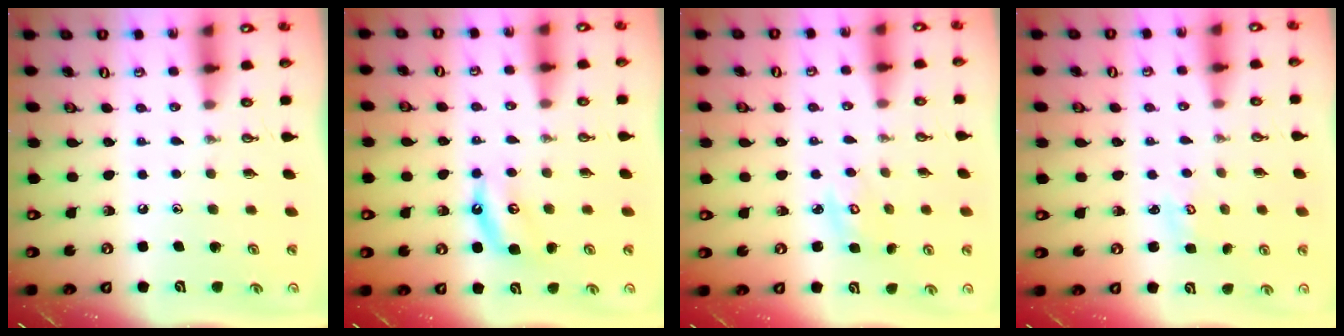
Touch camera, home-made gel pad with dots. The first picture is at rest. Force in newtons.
{"total": 5.4, "press": 5.4, "slide": 0.6}
{"total": 3.0, "press": 3.0, "slide": 0.1}
{"total": 2.0, "press": 1.9, "slide": 0.2}